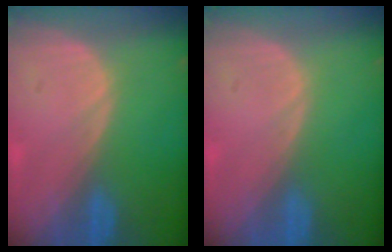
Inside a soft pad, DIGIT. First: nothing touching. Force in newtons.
{"total": 0.0}